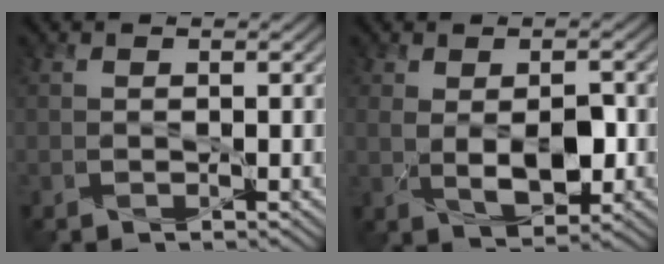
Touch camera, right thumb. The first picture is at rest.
{"total": 5.4, "force": [-0.1, 3.0, 4.4], "torque": [-0.091, -0.009, 0.004]}